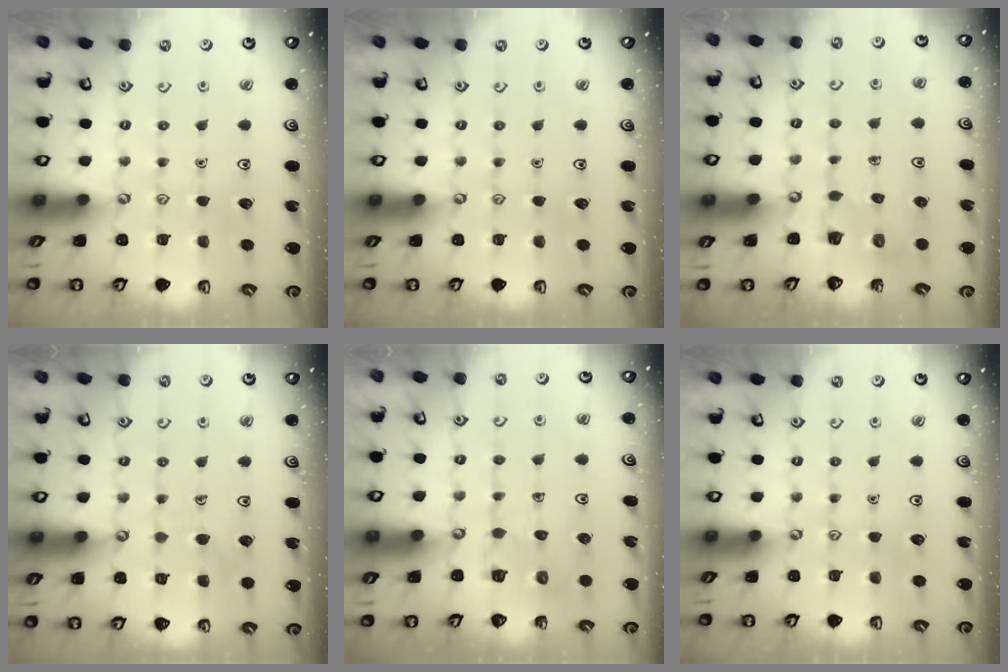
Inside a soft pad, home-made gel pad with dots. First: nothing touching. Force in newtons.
{"total": 0.0}
{"total": 2.6, "press": 2.6, "slide": 0.3}
{"total": 4.9, "press": 4.9, "slide": 0.3}
{"total": 2.5, "press": 2.5, "slide": 0.1}
{"total": 0.0}